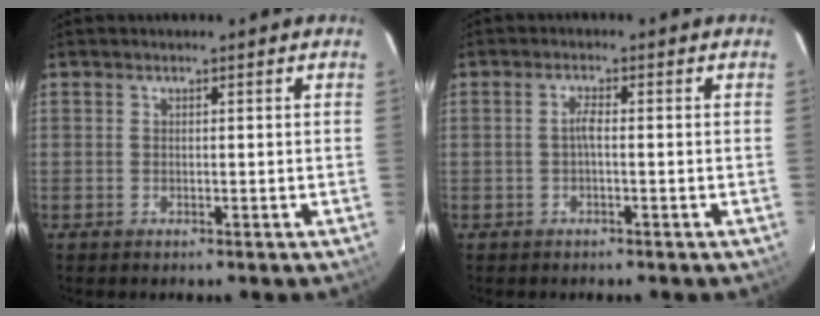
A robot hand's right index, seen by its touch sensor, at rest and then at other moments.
{"total": 1.6, "force": [-0.4, 0.2, 1.5], "torque": [-0.030, 0.005, -0.009]}